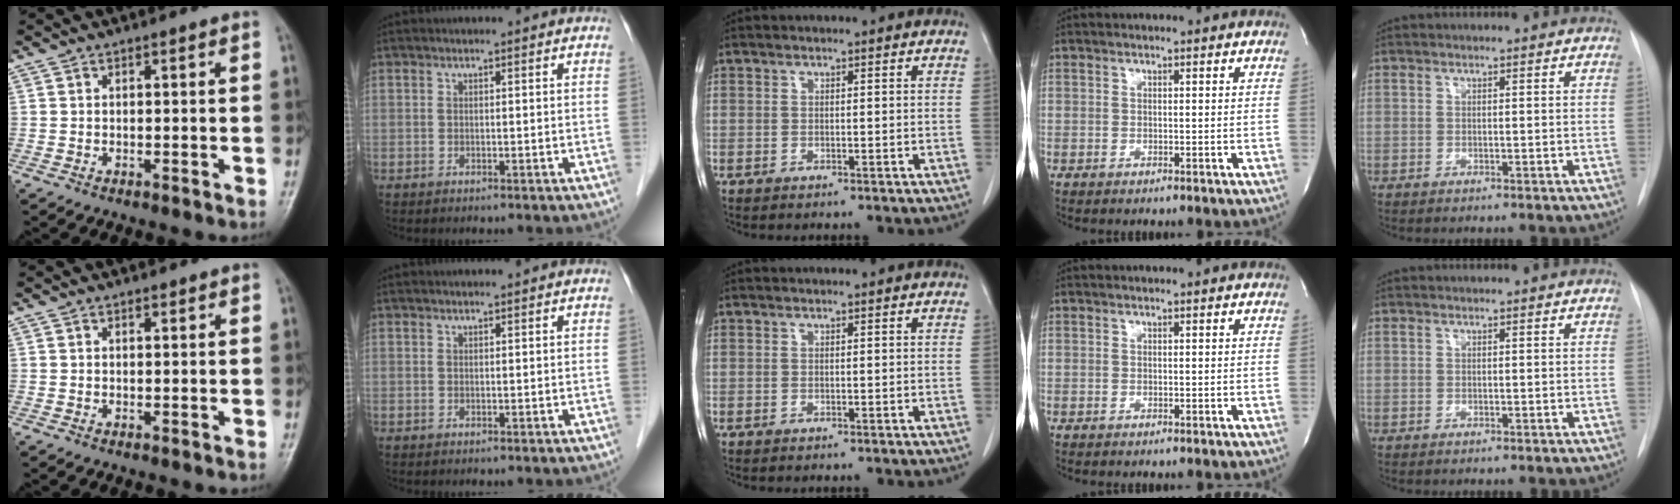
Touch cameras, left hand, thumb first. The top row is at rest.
{"thumb": {"total": 0.8, "force": [0.6, 0.3, 0.4], "torque": [-0.006, -0.004, 0.008]}, "index": {"total": 0.7, "force": [0.6, 0.0, 0.3], "torque": [-0.004, 0.012, 0.010]}}